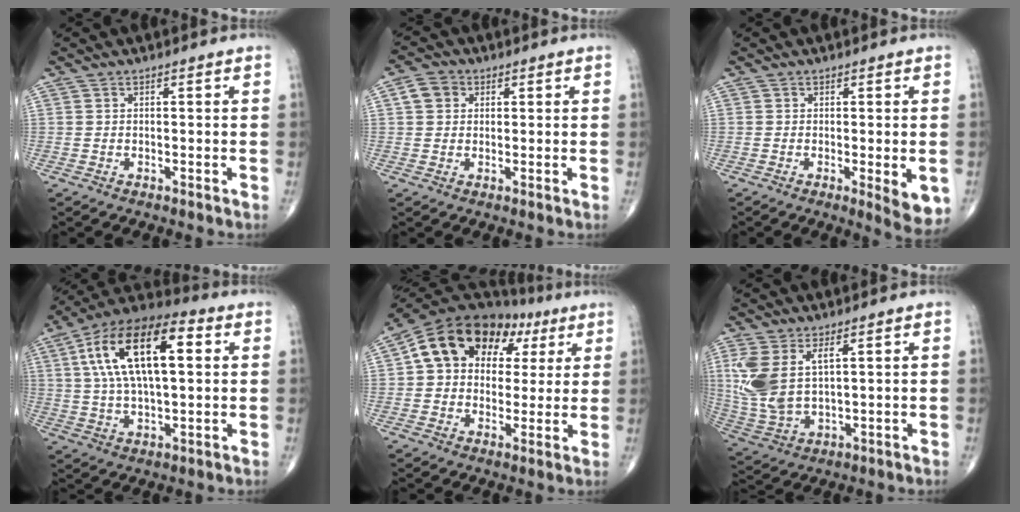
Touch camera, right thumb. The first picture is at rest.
{"total": 4.1, "force": [1.1, 3.4, 1.9], "torque": [-0.023, 0.006, 0.017]}
{"total": 5.6, "force": [-1.3, 1.7, 5.2], "torque": [-0.068, -0.015, -0.017]}
{"total": 20.3, "force": [4.9, 9.1, 17.5], "torque": [-0.305, 0.022, 0.075]}
{"total": 18.7, "force": [5.5, 13.7, 11.5], "torque": [-0.157, 0.030, 0.084]}
{"total": 11.1, "force": [3.3, 5.6, 8.9], "torque": [-0.200, -0.007, 0.081]}